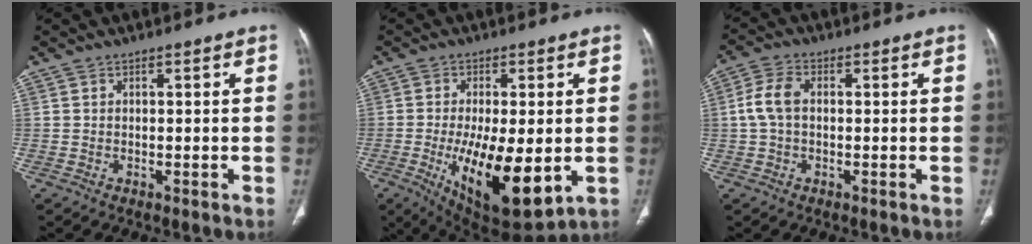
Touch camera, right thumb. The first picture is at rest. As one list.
[{"total": 16.8, "force": [-3.5, 6.3, 15.2], "torque": [-0.256, -0.025, -0.036]}, {"total": 5.5, "force": [0.2, 3.4, 4.3], "torque": [-0.098, 0.017, -0.001]}]